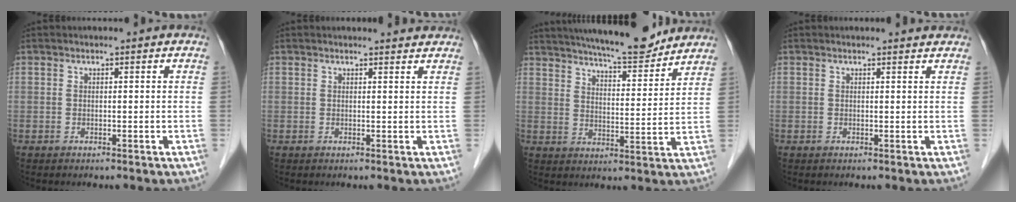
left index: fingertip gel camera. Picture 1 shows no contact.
{"total": 2.7, "force": [2.7, 0.3, 0.2], "torque": [-0.010, 0.001, 0.026]}
{"total": 13.6, "force": [12.3, 1.5, 5.4], "torque": [-0.086, -0.005, 0.180]}
{"total": 1.9, "force": [1.9, 0.2, 0.1], "torque": [-0.010, -0.001, 0.018]}